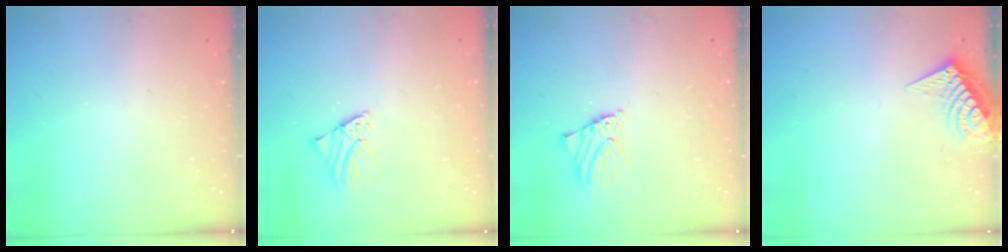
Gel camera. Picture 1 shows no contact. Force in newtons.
{"total": 1.7, "press": 1.7, "slide": 0.1}
{"total": 2.7, "press": 2.7, "slide": 0.4}
{"total": 9.6, "press": 9.6, "slide": 0.5}